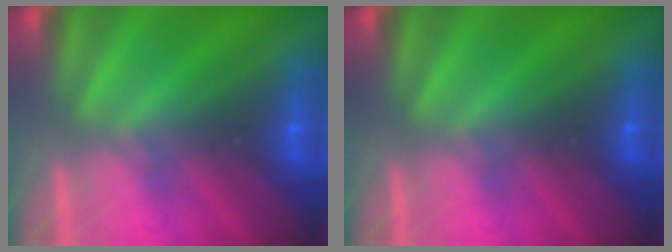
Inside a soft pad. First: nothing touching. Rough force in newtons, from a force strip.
{"total": 0.0}